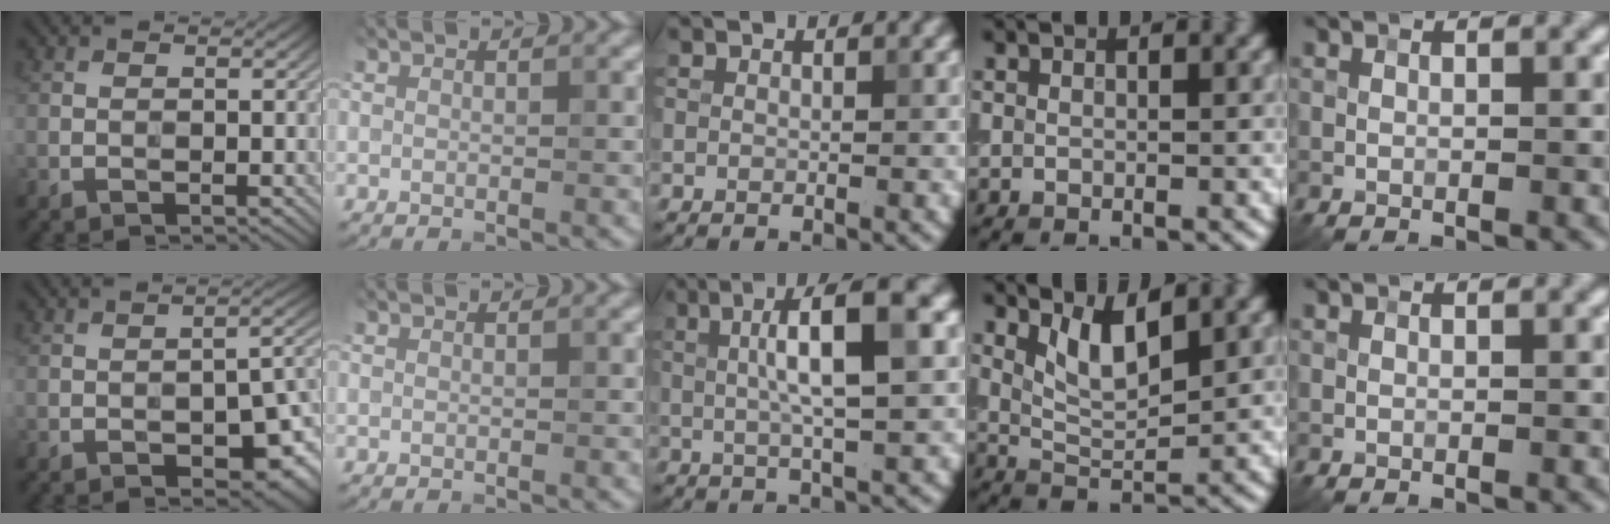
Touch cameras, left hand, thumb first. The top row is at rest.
{"thumb": {"total": 9.2, "force": [-4.1, 4.0, 7.2], "torque": [-0.096, -0.009, -0.055]}, "middle": {"total": 7.6, "force": [1.8, 1.7, 7.2], "torque": [-0.104, 0.017, 0.024]}, "ring": {"total": 3.5, "force": [2.0, 1.1, 2.7], "torque": [-0.057, -0.006, 0.042]}}